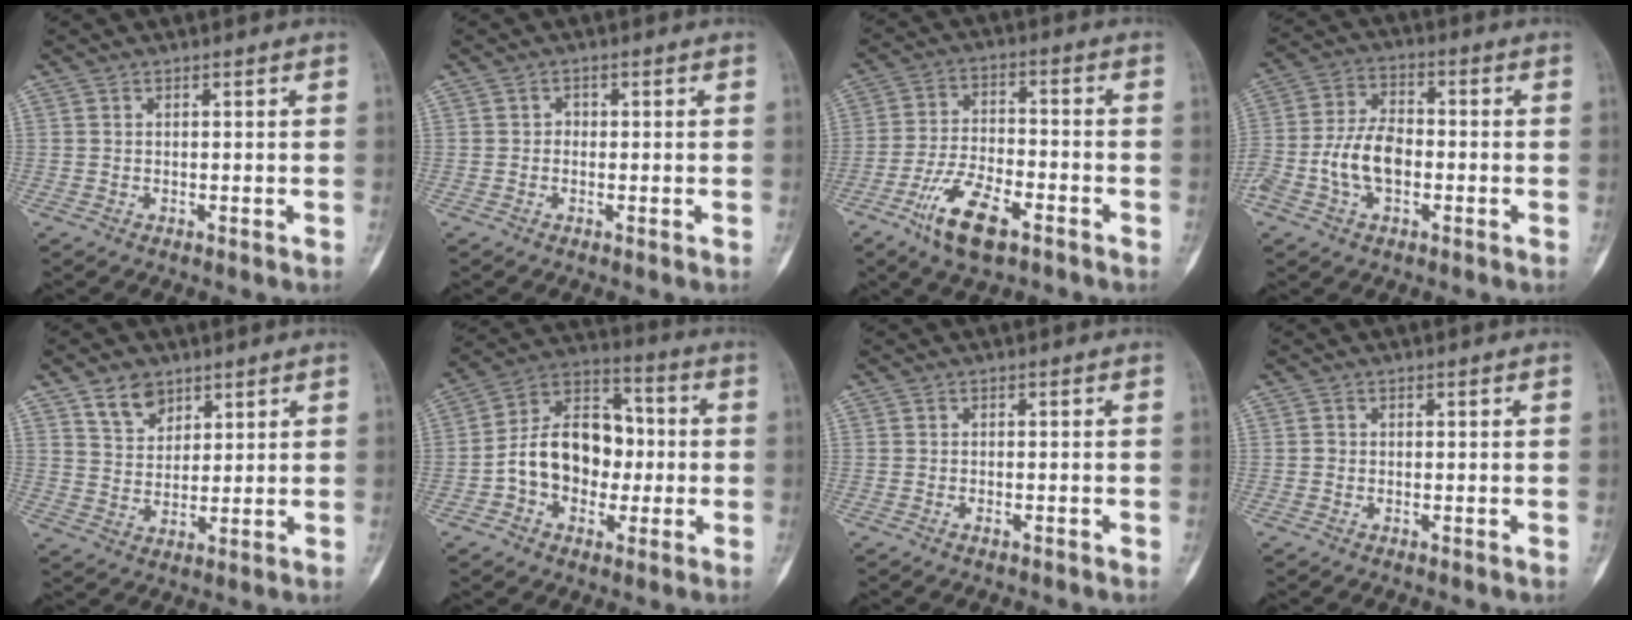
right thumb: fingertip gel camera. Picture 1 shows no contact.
{"total": 1.2, "force": [-0.3, 1.1, 0.4], "torque": [0.009, 0.007, -0.009]}
{"total": 11.7, "force": [-6.7, 4.9, 8.3], "torque": [-0.150, 0.027, -0.122]}
{"total": 10.3, "force": [-2.7, 6.4, 7.6], "torque": [-0.145, 0.030, -0.056]}
{"total": 6.4, "force": [4.1, 4.3, 2.5], "torque": [-0.017, -0.028, 0.080]}
{"total": 15.8, "force": [-1.9, 11.6, 10.6], "torque": [-0.132, 0.046, -0.038]}
{"total": 0.9, "force": [-0.6, 0.5, 0.5], "torque": [-0.007, 0.005, -0.011]}
{"total": 0.8, "force": [-0.2, 0.7, 0.1], "torque": [0.005, 0.004, -0.004]}